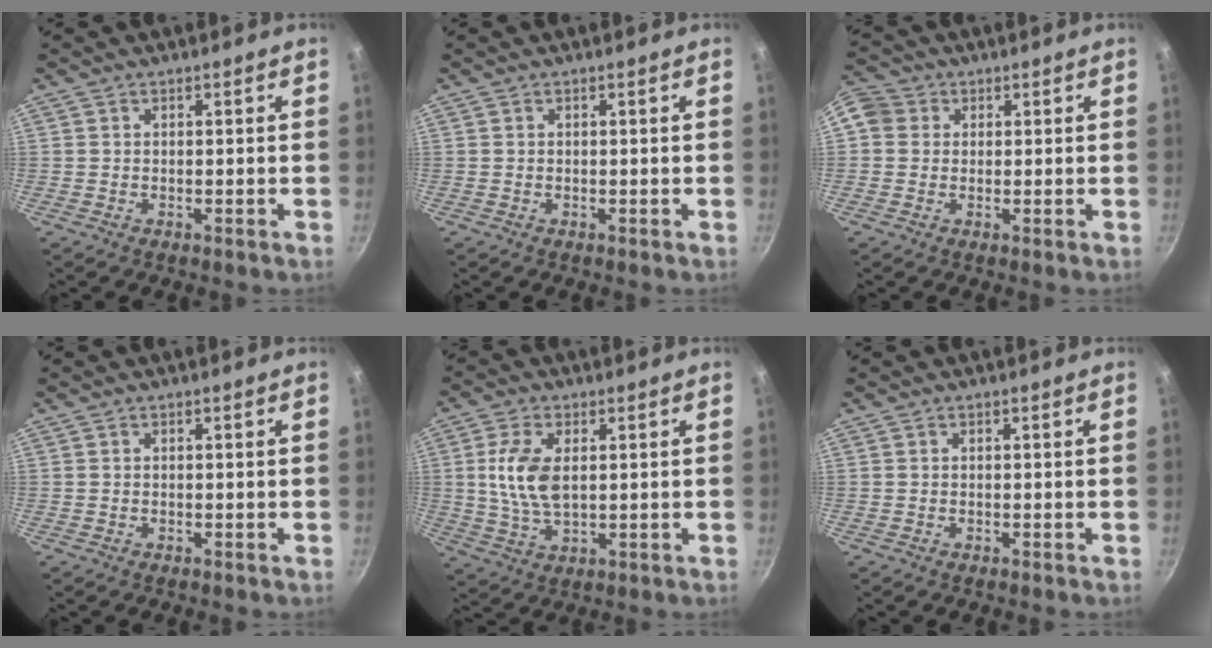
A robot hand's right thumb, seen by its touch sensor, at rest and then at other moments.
{"total": 0.0}
{"total": 5.7, "force": [1.2, 5.2, 2.2], "torque": [-0.023, 0.006, 0.006]}
{"total": 0.0}
{"total": 9.3, "force": [1.5, 4.9, 7.7], "torque": [-0.151, -0.006, 0.030]}
{"total": 0.0}